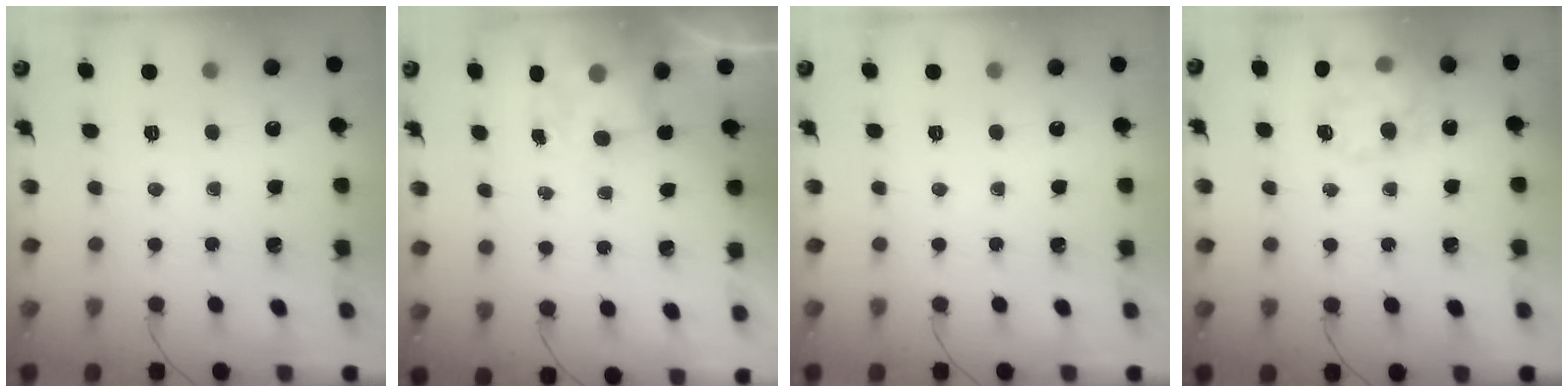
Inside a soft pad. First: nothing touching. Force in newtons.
{"total": 4.4, "press": 4.4, "slide": 0.7}
{"total": 0.0}
{"total": 17.6, "press": 17.3, "slide": 2.9}